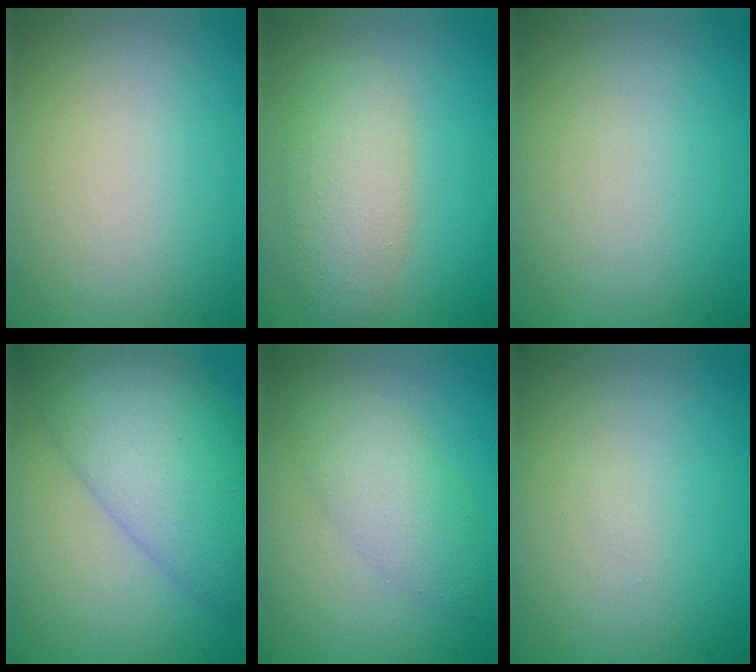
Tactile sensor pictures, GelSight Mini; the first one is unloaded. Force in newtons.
{"total": 4.5, "press": 4.5, "slide": 0.3}
{"total": 0.0}
{"total": 9.9, "press": 9.9, "slide": 0.3}
{"total": 3.8, "press": 3.8, "slide": 0.1}
{"total": 0.0}